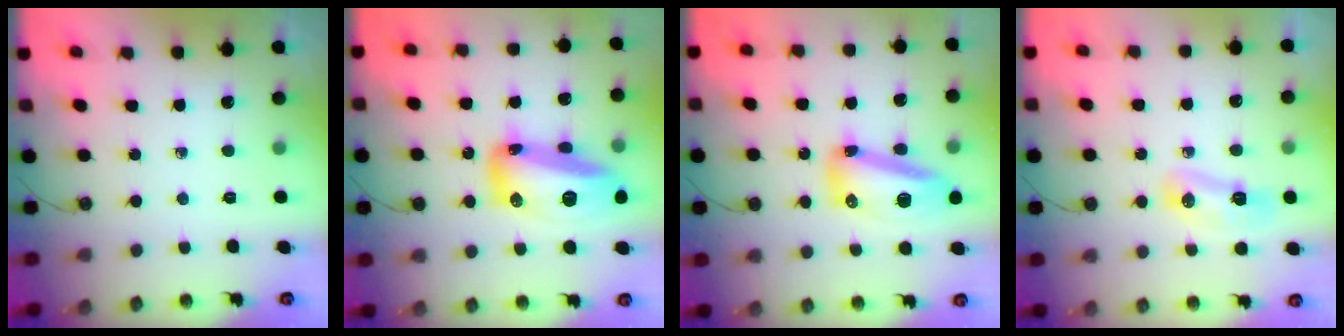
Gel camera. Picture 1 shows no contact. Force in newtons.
{"total": 19.2, "press": 19.0, "slide": 2.6}
{"total": 13.6, "press": 13.6, "slide": 1.3}
{"total": 18.7, "press": 10.2, "slide": 15.7}